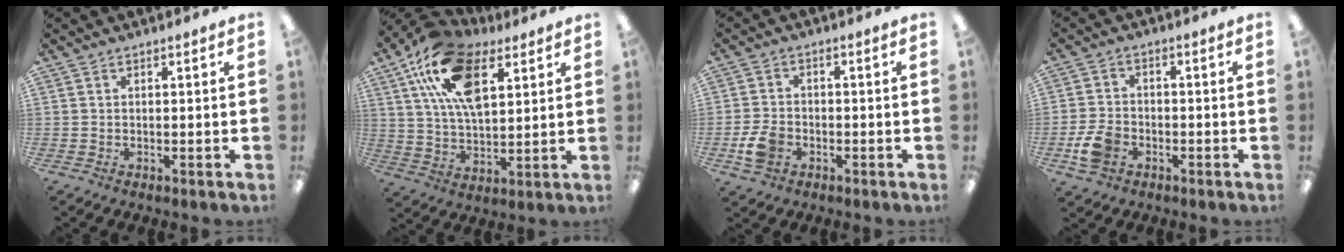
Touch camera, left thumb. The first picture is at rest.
{"total": 18.7, "force": [9.1, 10.0, 13.0], "torque": [-0.241, -0.014, 0.162]}
{"total": 6.2, "force": [-2.5, 4.4, 3.6], "torque": [-0.071, 0.012, -0.044]}
{"total": 7.0, "force": [-3.0, 4.9, 4.0], "torque": [-0.083, 0.014, -0.052]}